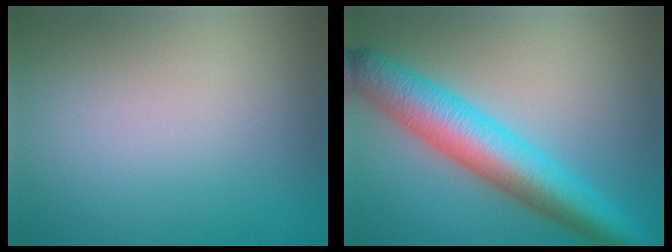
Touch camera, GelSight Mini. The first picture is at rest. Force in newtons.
{"total": 8.2, "press": 8.2, "slide": 0.1}